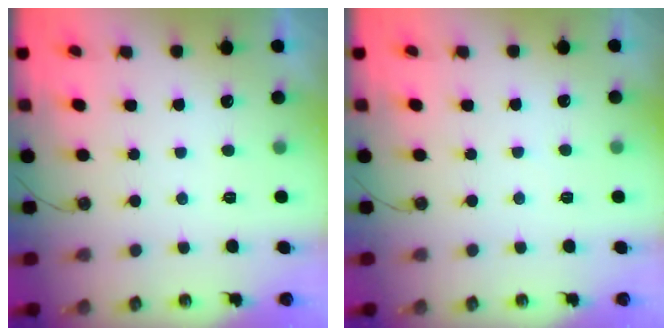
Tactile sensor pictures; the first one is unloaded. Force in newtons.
{"total": 2.0, "press": 2.0, "slide": 0.4}